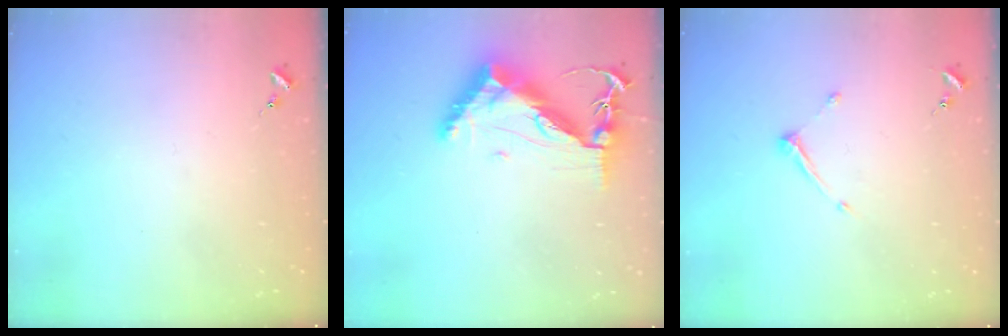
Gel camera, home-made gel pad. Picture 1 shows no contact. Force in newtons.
{"total": 12.4, "press": 12.3, "slide": 1.4}
{"total": 6.6, "press": 6.6, "slide": 0.3}